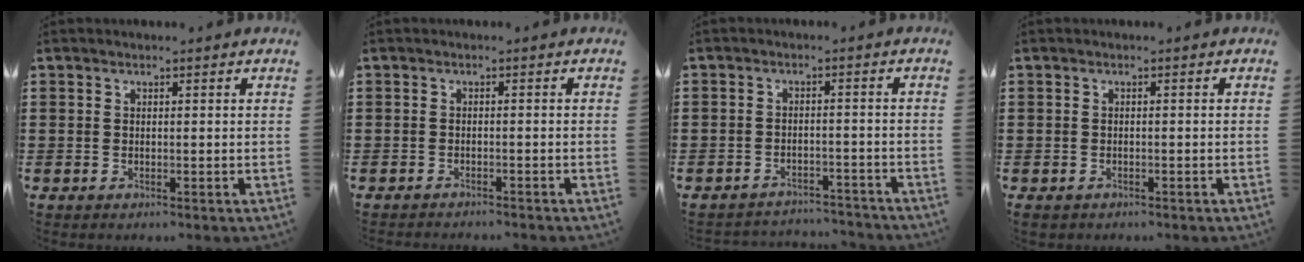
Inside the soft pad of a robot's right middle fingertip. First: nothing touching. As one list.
[{"total": 1.0, "force": [-1.0, 0.0, 0.0], "torque": [-0.002, 0.002, -0.021]}, {"total": 3.1, "force": [-3.1, 0.4, -0.3], "torque": [-0.002, 0.002, -0.068]}, {"total": 0.6, "force": [-0.5, 0.2, 0.0], "torque": [-0.002, 0.001, -0.012]}]